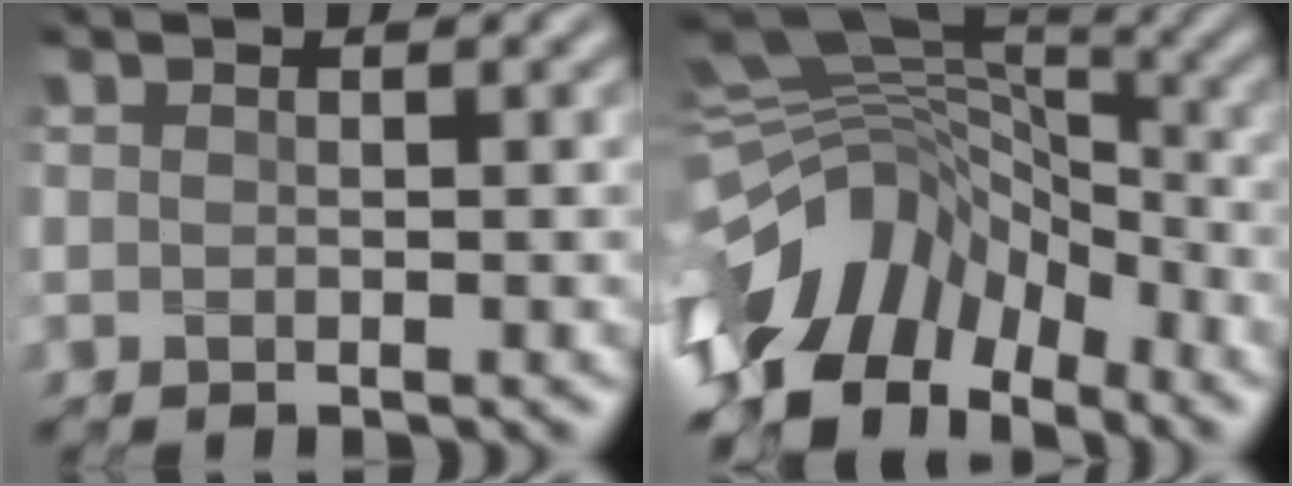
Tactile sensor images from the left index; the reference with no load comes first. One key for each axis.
{"total": 11.9, "fx": -6.6, "fy": 6.8, "fz": 7.1, "tx": -0.150, "ty": 0.023, "tz": -0.130}